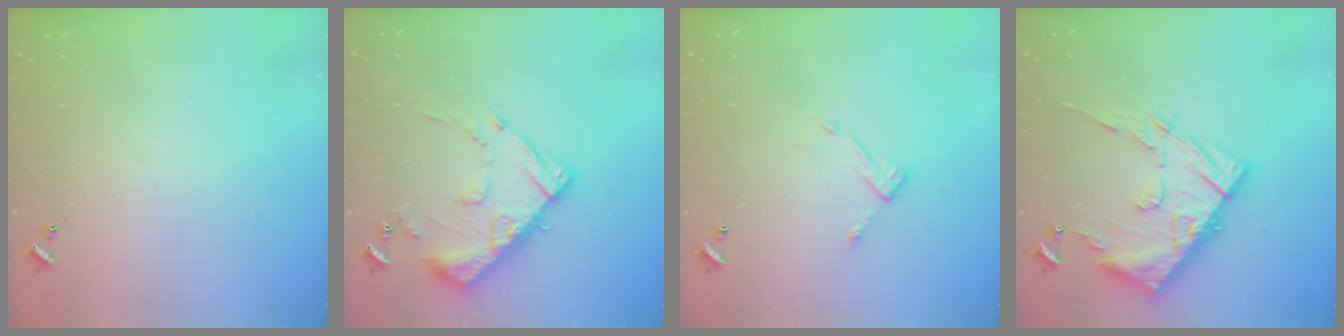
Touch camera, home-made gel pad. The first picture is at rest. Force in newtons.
{"total": 14.2, "press": 14.2, "slide": 1.2}
{"total": 7.5, "press": 7.5, "slide": 0.2}
{"total": 17.0, "press": 16.9, "slide": 1.5}